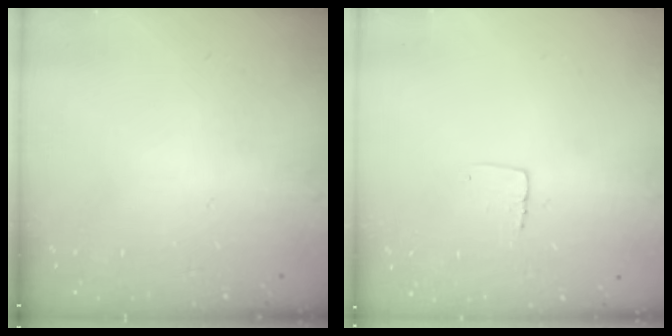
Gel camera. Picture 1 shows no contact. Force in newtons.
{"total": 4.0, "press": 4.0, "slide": 0.3}